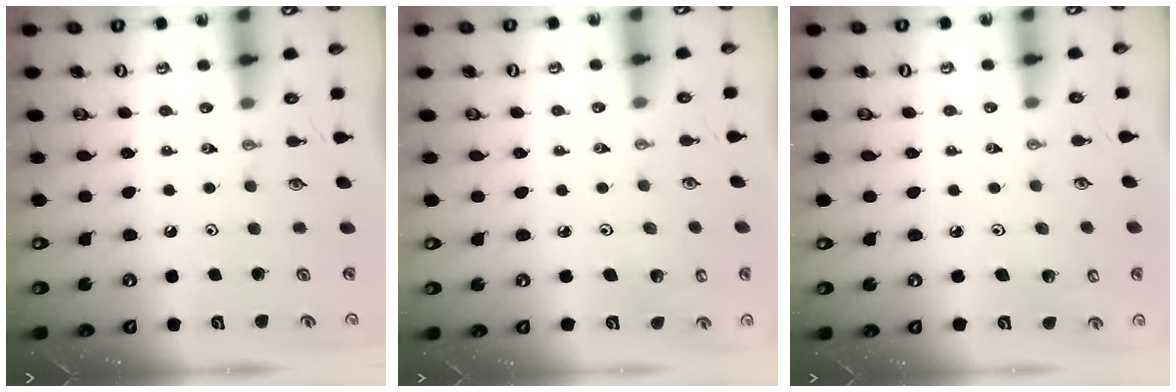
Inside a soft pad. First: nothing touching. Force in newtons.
{"total": 4.7, "press": 4.3, "slide": 1.9}
{"total": 2.7, "press": 2.6, "slide": 1.0}